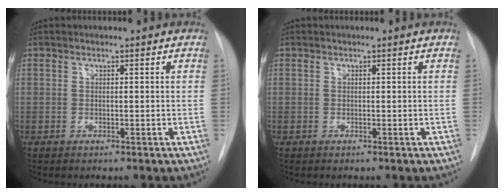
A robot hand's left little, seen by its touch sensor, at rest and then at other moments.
{"total": 0.0}